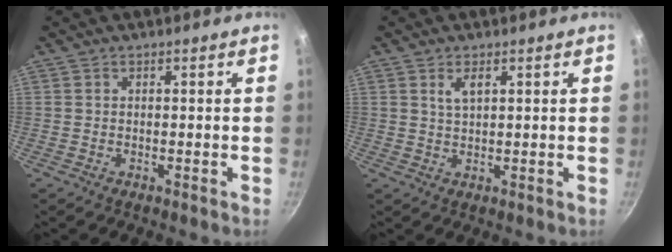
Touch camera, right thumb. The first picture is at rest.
{"total": 2.5, "force": [1.2, 1.0, 1.9], "torque": [-0.037, -0.003, 0.027]}